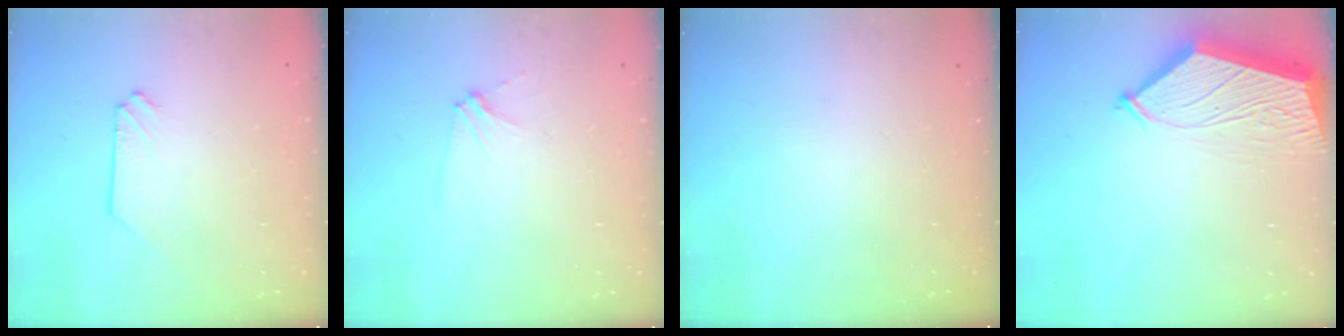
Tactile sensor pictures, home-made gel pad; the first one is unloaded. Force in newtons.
{"total": 2.8, "press": 2.8, "slide": 0.4}
{"total": 0.0}
{"total": 7.1, "press": 7.1, "slide": 0.8}